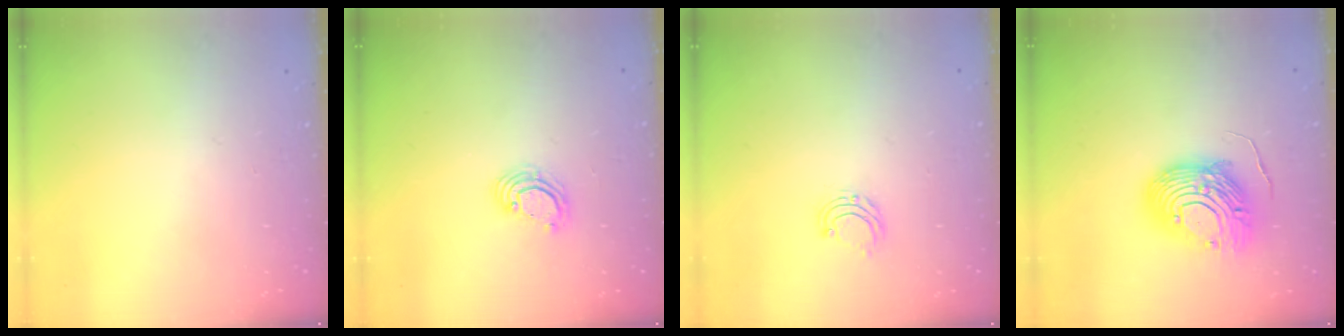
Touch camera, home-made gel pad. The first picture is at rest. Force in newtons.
{"total": 3.5, "press": 3.5, "slide": 0.3}
{"total": 5.9, "press": 5.9, "slide": 0.5}
{"total": 19.1, "press": 19.0, "slide": 1.8}